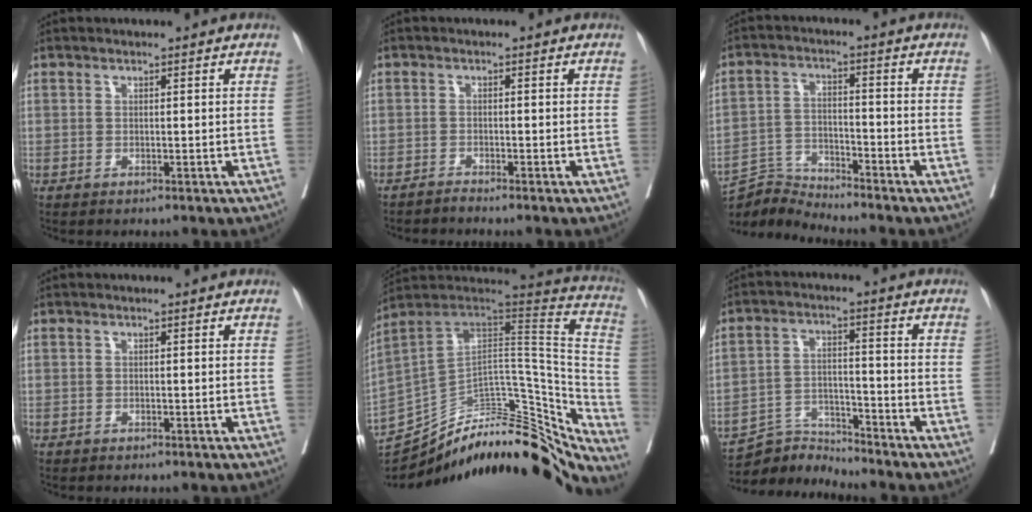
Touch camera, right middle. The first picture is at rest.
{"total": 1.0, "force": [-0.9, -0.4, -0.1], "torque": [0.003, -0.003, -0.016]}
{"total": 6.3, "force": [-6.0, -1.2, -1.2], "torque": [0.010, 0.003, -0.110]}
{"total": 0.0}
{"total": 34.5, "force": [-26.6, 11.3, 18.7], "torque": [-0.274, 0.009, -0.377]}
{"total": 6.2, "force": [-6.1, -0.3, -1.1], "torque": [0.014, 0.008, -0.108]}